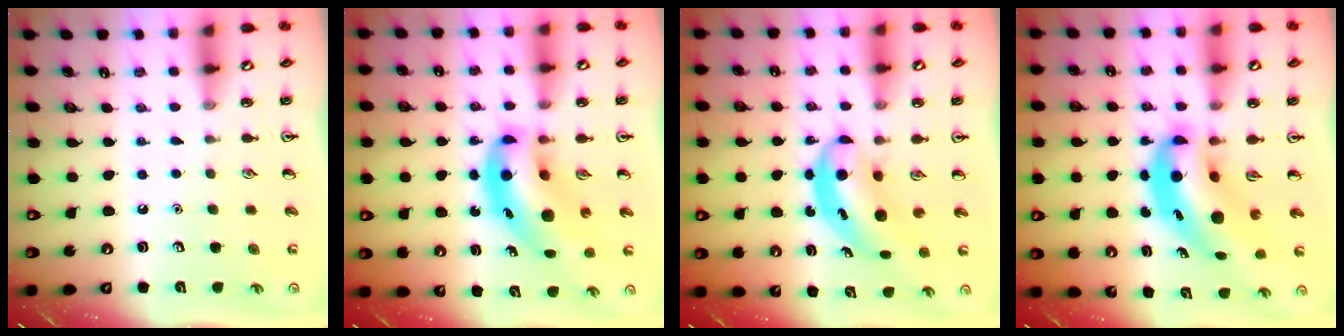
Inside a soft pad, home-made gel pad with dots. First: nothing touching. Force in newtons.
{"total": 13.0, "press": 12.4, "slide": 3.9}
{"total": 6.1, "press": 6.0, "slide": 1.2}
{"total": 9.6, "press": 9.1, "slide": 2.9}